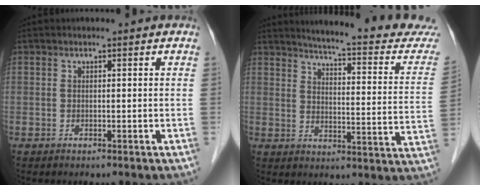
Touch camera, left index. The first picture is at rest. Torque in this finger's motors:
{"motor_torque": [-0.31, -0.61, 0.24, 0.06]}